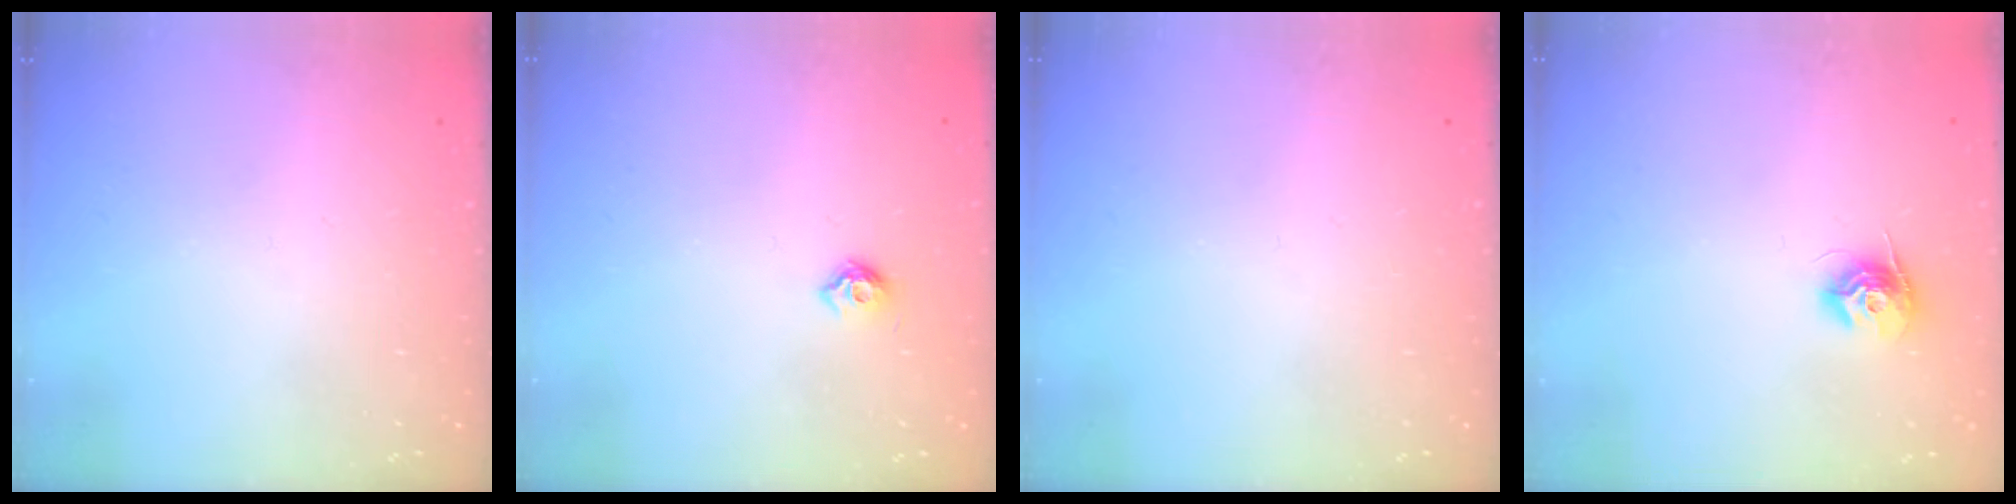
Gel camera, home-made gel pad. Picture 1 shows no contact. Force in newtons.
{"total": 5.6, "press": 5.5, "slide": 1.0}
{"total": 0.0}
{"total": 9.6, "press": 9.6, "slide": 0.4}